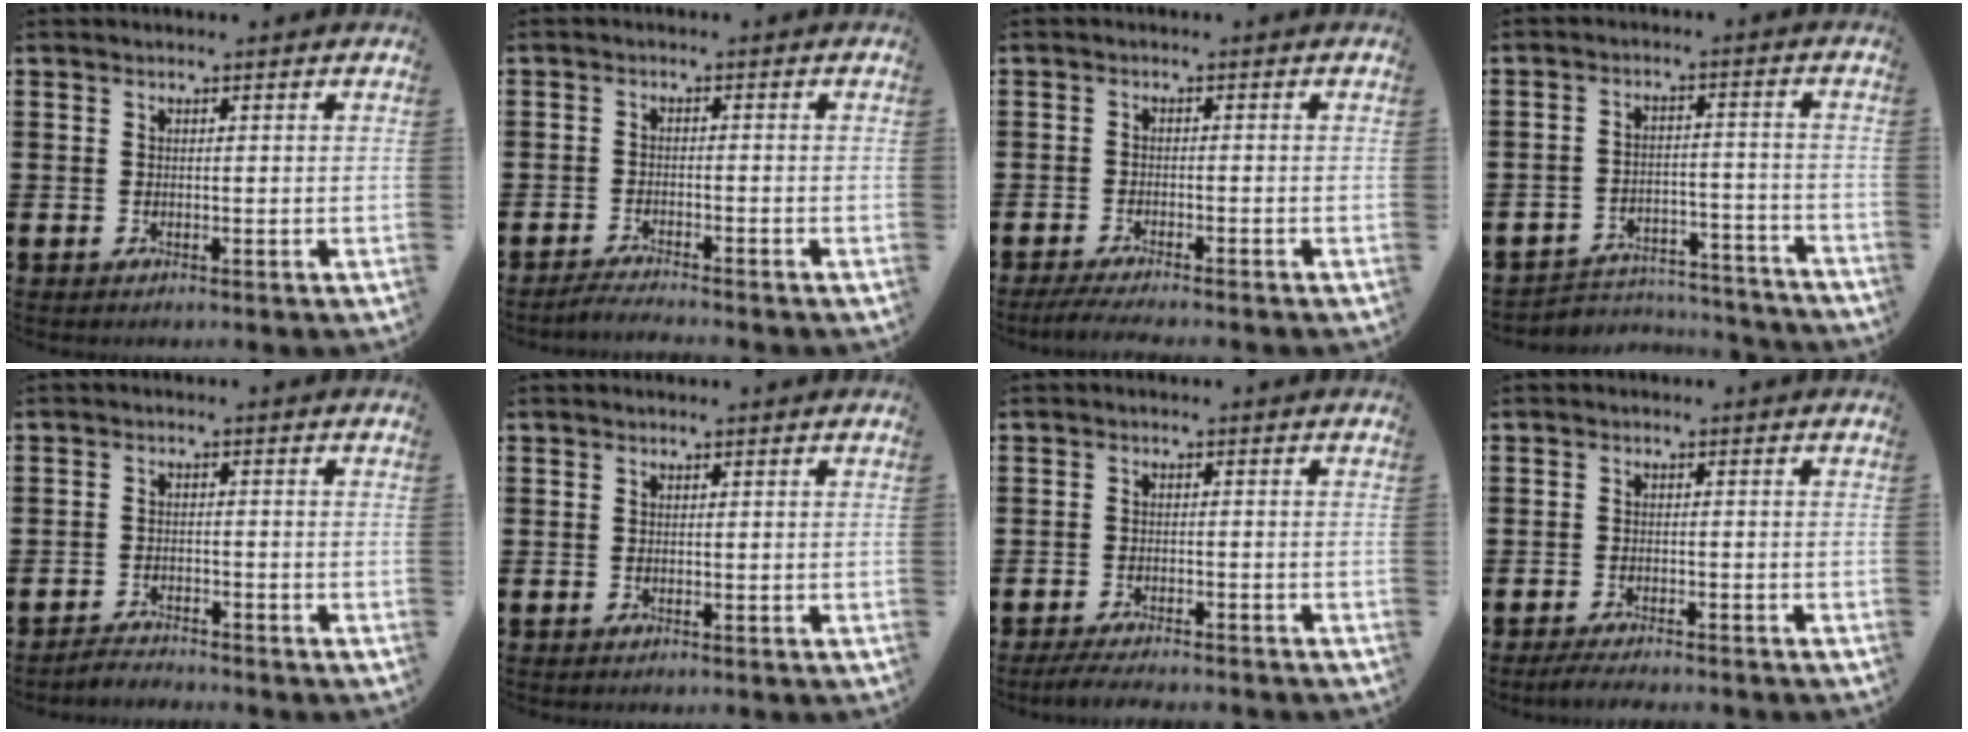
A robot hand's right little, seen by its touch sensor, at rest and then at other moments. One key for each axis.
{"total": 1.8, "fx": -1.8, "fy": -0.2, "fz": 0.4, "tx": -0.007, "ty": 0.003, "tz": -0.034}
{"total": 2.0, "fx": -1.7, "fy": -0.1, "fz": 1.0, "tx": -0.015, "ty": 0.002, "tz": -0.031}
{"total": 4.1, "fx": -3.9, "fy": 1.0, "fz": 0.6, "tx": -0.013, "ty": 0.008, "tz": -0.083}
{"total": 2.1, "fx": -2.1, "fy": 0.0, "fz": -0.2, "tx": -0.002, "ty": 0.005, "tz": -0.045}
{"total": 0.0}
{"total": 2.3, "fx": -2.1, "fy": 0.0, "fz": 0.9, "tx": -0.014, "ty": 0.006, "tz": -0.041}
{"total": 1.9, "fx": -1.7, "fy": 0.1, "fz": 0.7, "tx": -0.013, "ty": 0.003, "tz": -0.033}